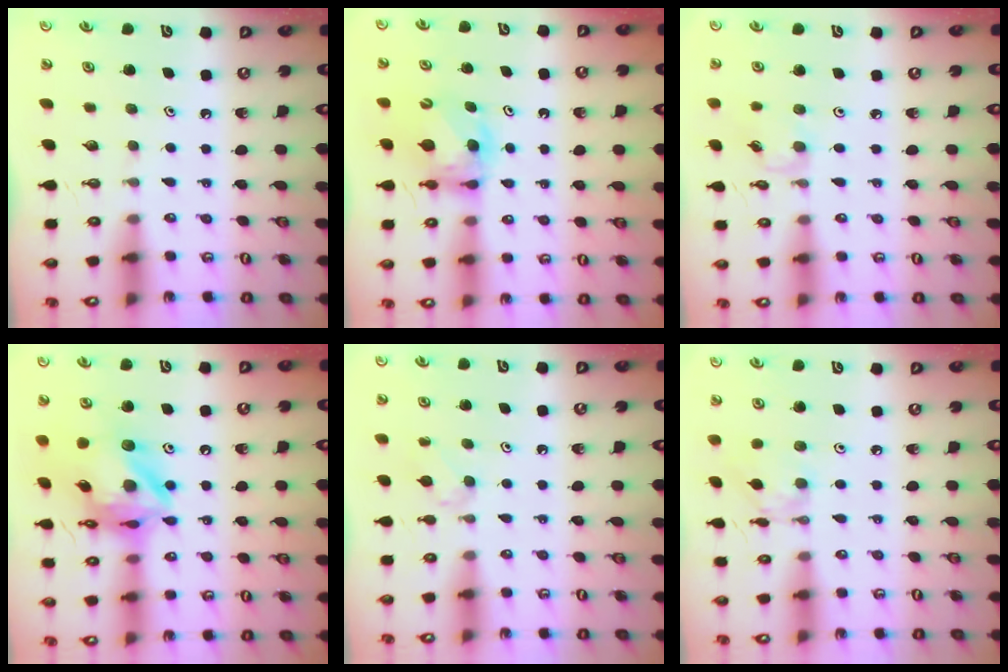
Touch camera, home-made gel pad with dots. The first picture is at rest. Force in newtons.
{"total": 6.4, "press": 6.4, "slide": 0.2}
{"total": 2.9, "press": 2.9, "slide": 0.4}
{"total": 18.0, "press": 17.9, "slide": 2.0}
{"total": 2.7, "press": 2.6, "slide": 0.6}
{"total": 3.4, "press": 3.4, "slide": 0.2}